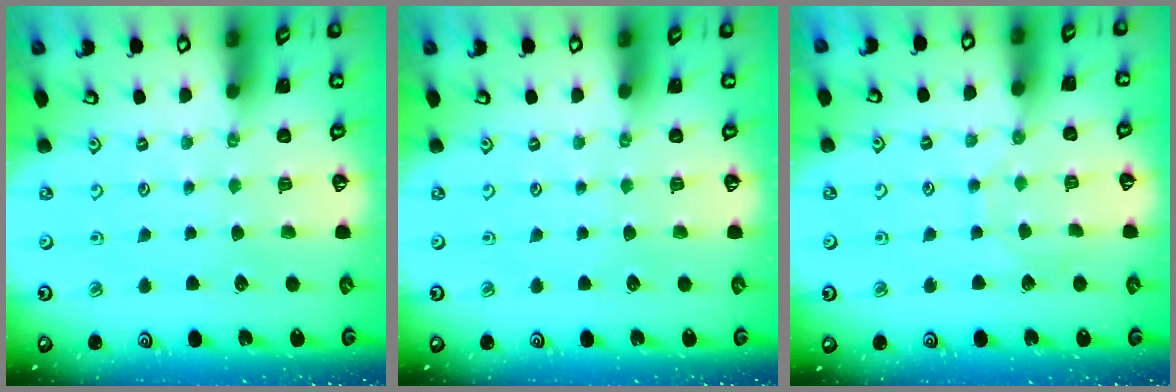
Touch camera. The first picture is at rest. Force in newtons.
{"total": 0.0}
{"total": 6.2, "press": 6.2, "slide": 0.6}